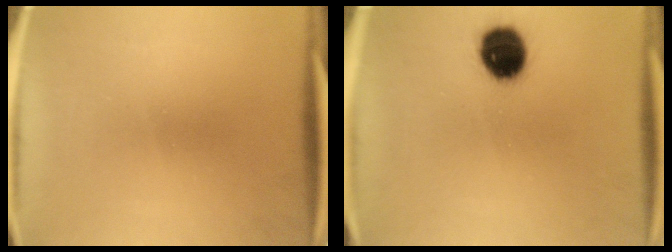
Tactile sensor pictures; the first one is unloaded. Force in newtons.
{"total": 10.6}